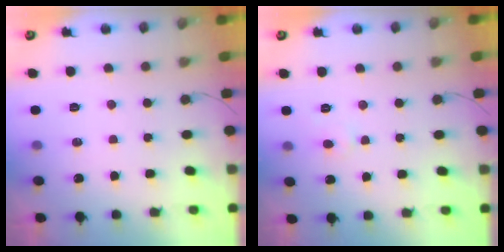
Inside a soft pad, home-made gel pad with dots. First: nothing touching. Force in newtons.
{"total": 2.9, "press": 2.9, "slide": 0.2}